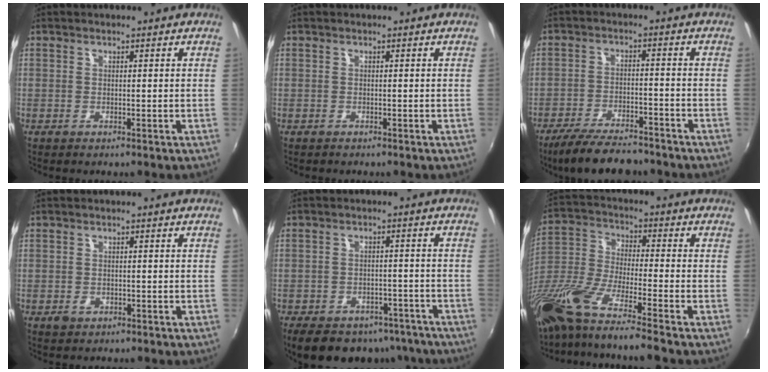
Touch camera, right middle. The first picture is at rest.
{"total": 0.0}
{"total": 12.3, "force": [-10.4, 3.2, 5.8], "torque": [-0.129, -0.015, -0.168]}
{"total": 1.9, "force": [-1.0, 1.4, 0.8], "torque": [-0.015, -0.002, -0.016]}
{"total": 16.1, "force": [-12.1, 8.4, 6.6], "torque": [-0.144, 0.003, -0.148]}
{"total": 17.9, "force": [-13.6, 0.7, 11.6], "torque": [-0.220, -0.052, -0.262]}